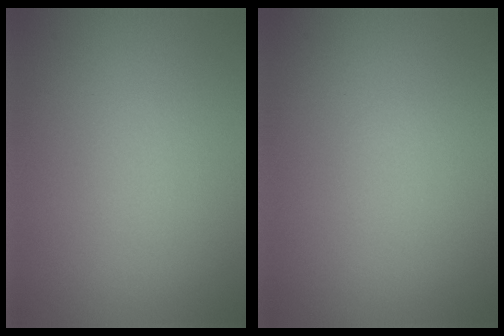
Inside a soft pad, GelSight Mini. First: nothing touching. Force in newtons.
{"total": 0.0}